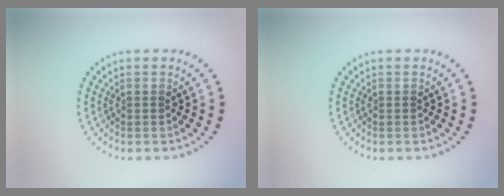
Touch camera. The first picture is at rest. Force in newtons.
{"total": 0.0}